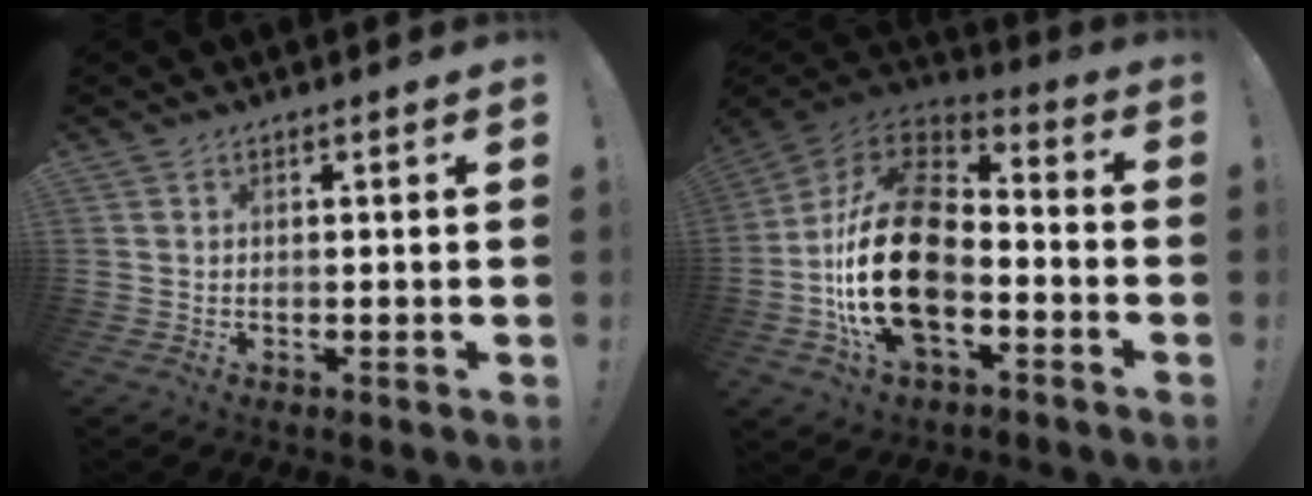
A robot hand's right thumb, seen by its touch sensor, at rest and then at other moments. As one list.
[{"total": 25.2, "force": [-5.0, 15.0, 19.7], "torque": [-0.382, 0.036, -0.076]}]